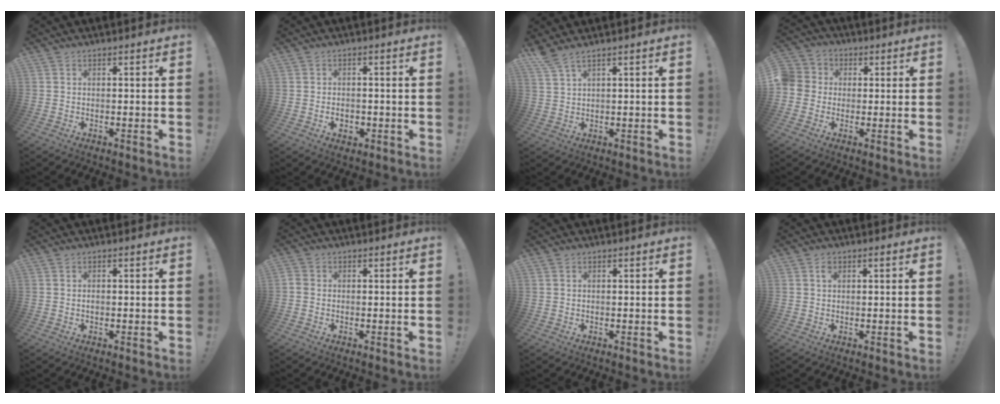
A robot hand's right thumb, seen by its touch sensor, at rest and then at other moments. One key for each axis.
{"total": 2.8, "fx": -0.8, "fy": 2.1, "fz": 1.7, "tx": -0.012, "ty": 0.000, "tz": -0.017}
{"total": 3.6, "fx": 2.7, "fy": -0.1, "fz": 2.4, "tx": -0.056, "ty": -0.014, "tz": 0.051}
{"total": 5.9, "fx": -0.6, "fy": 5.6, "fz": 1.6, "tx": -0.028, "ty": 0.015, "tz": -0.010}
{"total": 0.6, "fx": -0.3, "fy": 0.4, "fz": 0.2, "tx": -0.004, "ty": 0.002, "tz": -0.006}
{"total": 1.4, "fx": -0.5, "fy": 1.1, "fz": 0.6, "tx": -0.012, "ty": 0.005, "tz": -0.008}
{"total": 0.0}
{"total": 1.5, "fx": 0.5, "fy": 0.9, "fz": 1.1, "tx": -0.009, "ty": 0.000, "tz": 0.005}